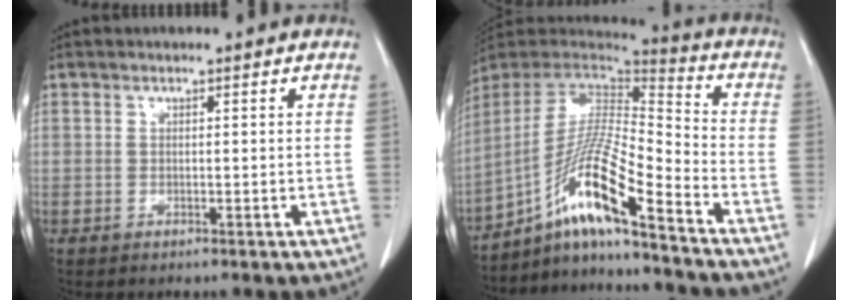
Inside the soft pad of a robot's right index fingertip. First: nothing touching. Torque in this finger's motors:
{"motor_torque": [1.47, -0.67, 0.34, 0.20]}